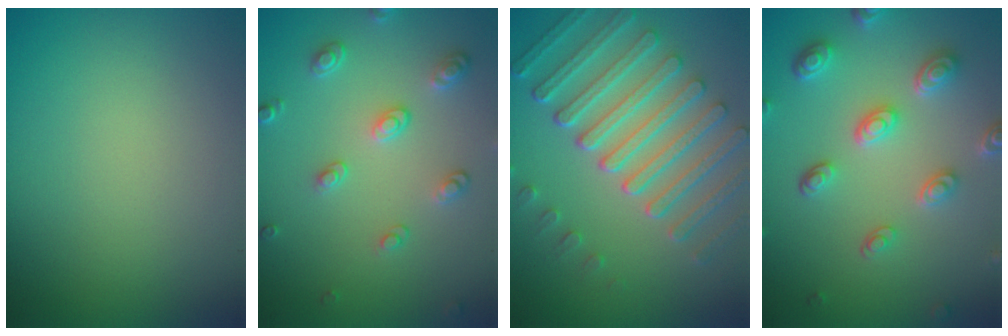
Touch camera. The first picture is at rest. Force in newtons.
{"total": 2.6, "press": 2.5, "slide": 0.7}
{"total": 7.5, "press": 5.6, "slide": 4.9}
{"total": 4.6, "press": 3.6, "slide": 2.9}